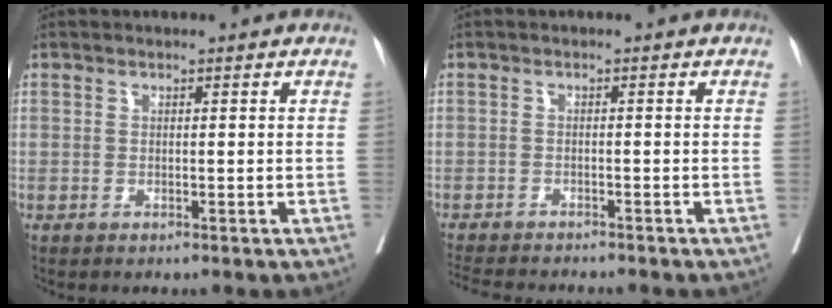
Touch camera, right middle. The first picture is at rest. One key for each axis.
{"total": 8.7, "fx": -8.0, "fy": 1.1, "fz": 3.2, "tx": -0.045, "ty": -0.012, "tz": -0.116}